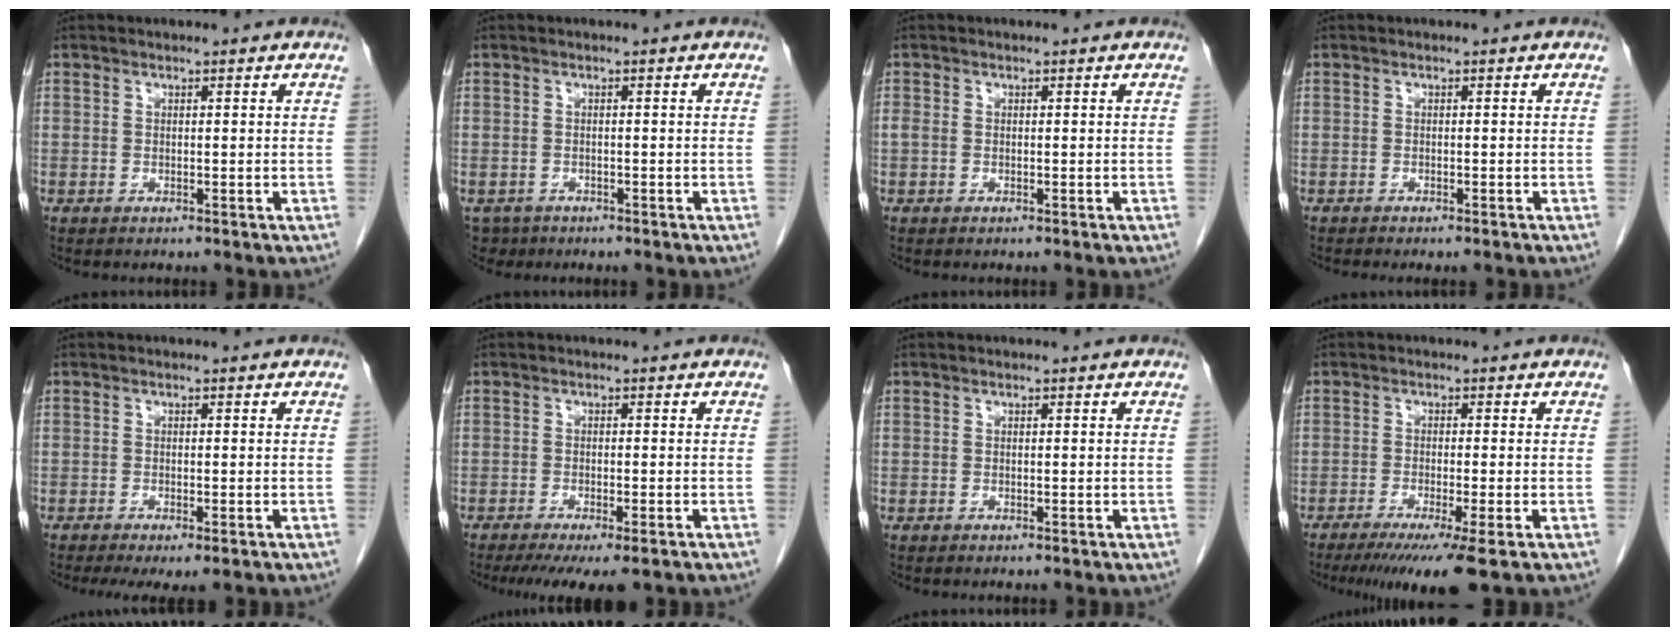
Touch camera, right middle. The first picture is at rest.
{"total": 3.1, "force": [-2.0, 2.3, 0.0], "torque": [0.002, -0.001, -0.037]}
{"total": 1.3, "force": [-0.3, 0.8, 1.0], "torque": [-0.031, 0.005, -0.002]}
{"total": 3.5, "force": [-3.1, 0.3, 1.6], "torque": [-0.019, -0.005, -0.039]}
{"total": 6.2, "force": [-4.7, 1.1, 3.9], "torque": [-0.049, -0.017, -0.067]}
{"total": 9.1, "force": [-7.0, 1.6, 5.6], "torque": [-0.073, -0.016, -0.100]}
{"total": 0.0}
{"total": 8.8, "force": [-6.1, -0.5, 6.4], "torque": [-0.093, -0.024, -0.094]}